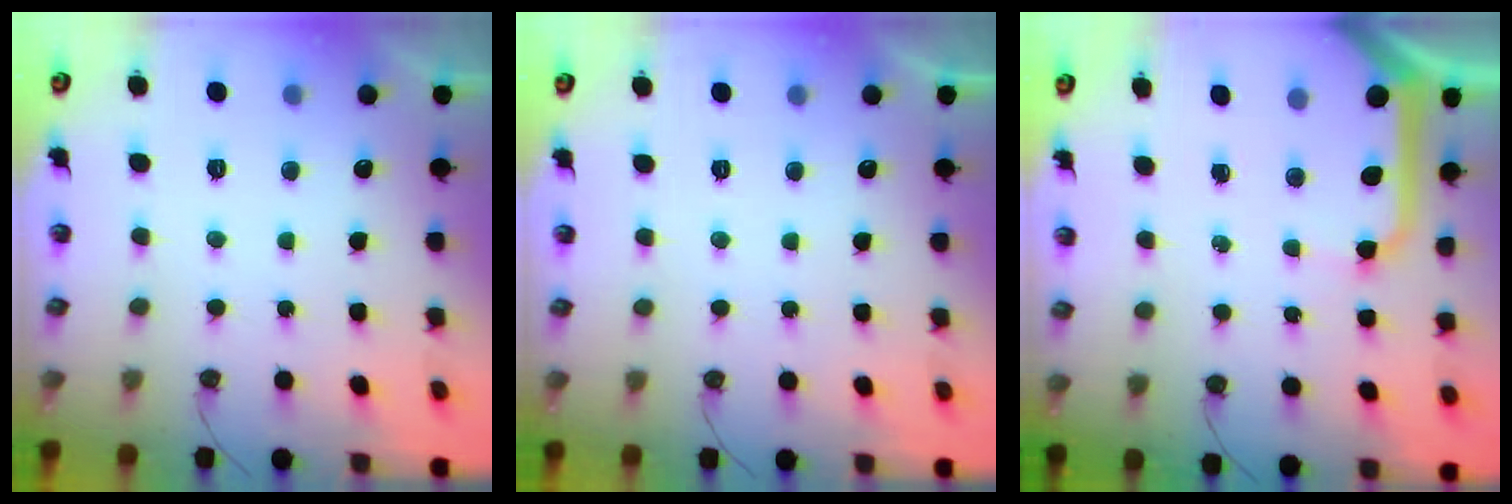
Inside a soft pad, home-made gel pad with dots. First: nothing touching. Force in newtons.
{"total": 0.0}
{"total": 13.8, "press": 13.7, "slide": 1.7}